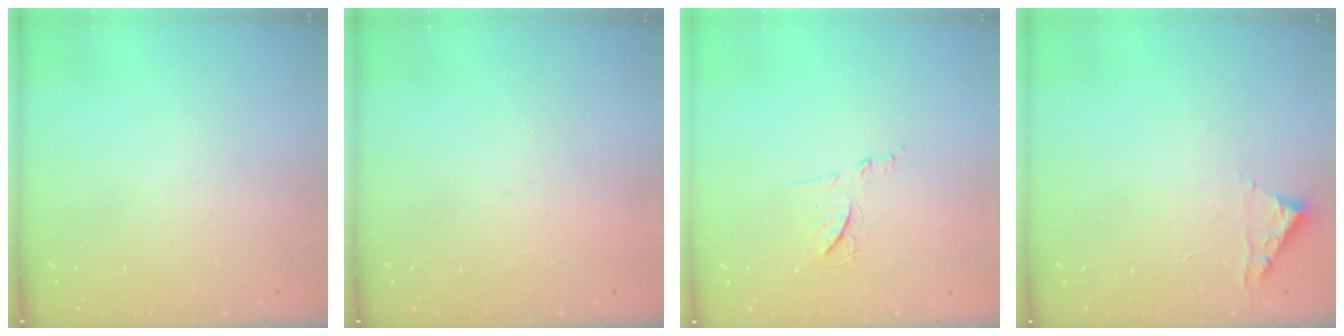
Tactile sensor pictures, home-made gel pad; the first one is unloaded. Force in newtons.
{"total": 1.7, "press": 1.6, "slide": 0.1}
{"total": 7.6, "press": 7.6, "slide": 0.6}
{"total": 2.8, "press": 2.8, "slide": 0.3}